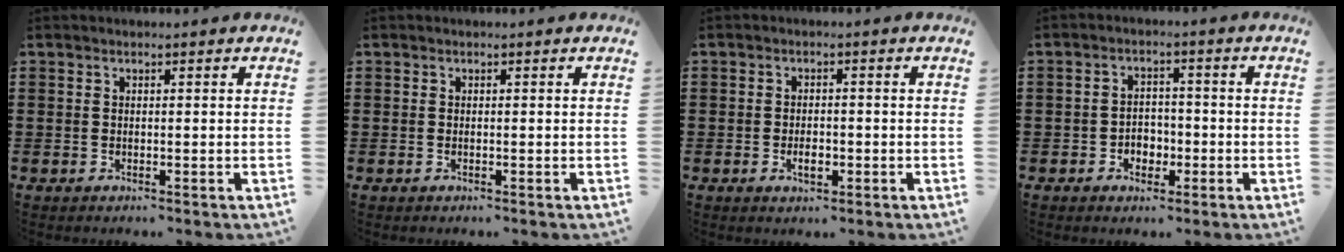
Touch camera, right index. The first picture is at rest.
{"total": 0.0}
{"total": 2.6, "force": [-0.9, 1.3, 2.0], "torque": [-0.032, -0.001, -0.018]}
{"total": 3.0, "force": [-1.4, 2.4, 1.2], "torque": [-0.029, 0.005, -0.029]}